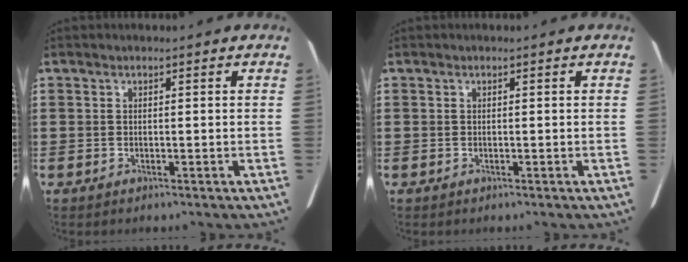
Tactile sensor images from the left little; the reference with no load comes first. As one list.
[{"total": 0.0}]